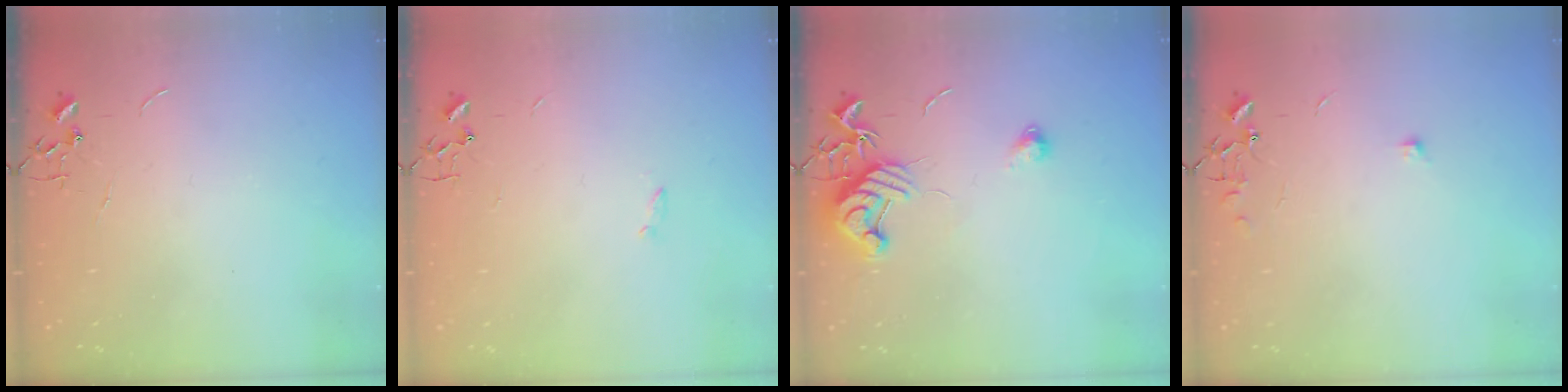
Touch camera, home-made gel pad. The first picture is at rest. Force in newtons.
{"total": 1.1, "press": 1.0, "slide": 0.3}
{"total": 10.8, "press": 10.8, "slide": 0.7}
{"total": 6.5, "press": 6.5, "slide": 0.6}